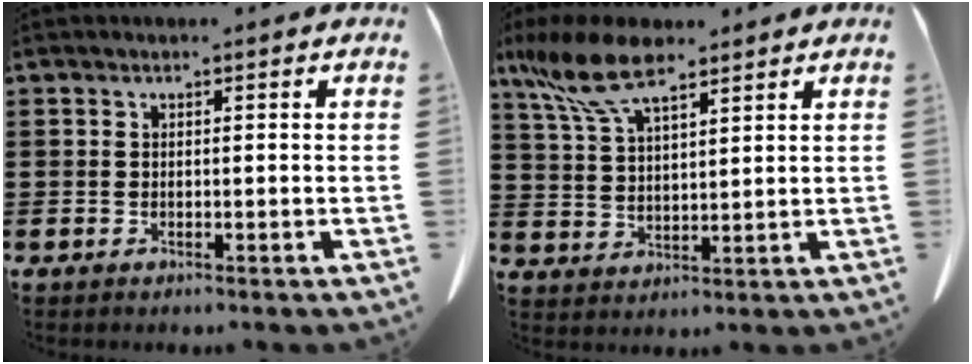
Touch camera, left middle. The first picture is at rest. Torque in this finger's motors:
{"motor_torque": [1.55, 0.59, 0.32, 0.18]}